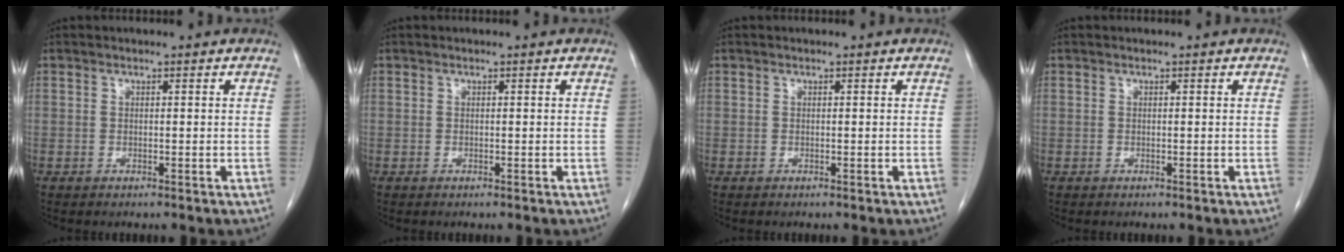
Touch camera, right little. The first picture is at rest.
{"total": 0.0}
{"total": 0.0}
{"total": 0.0}